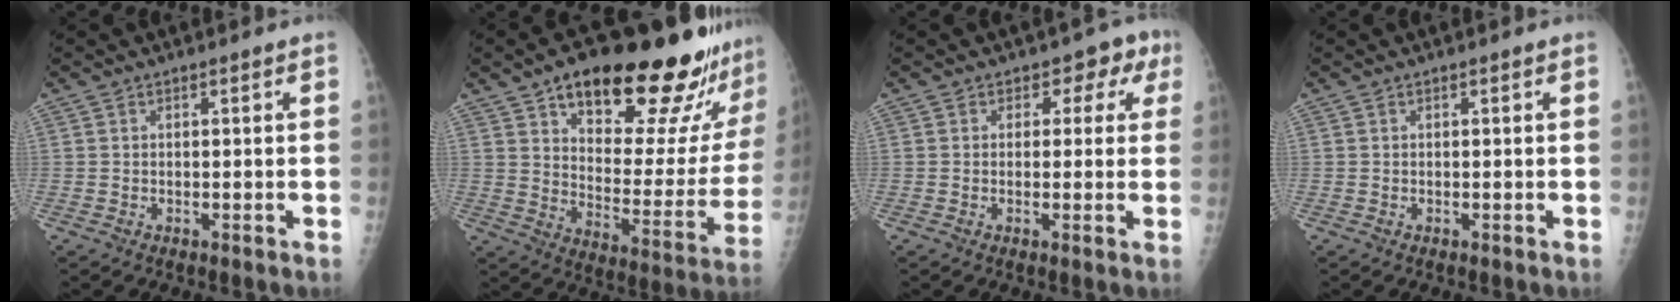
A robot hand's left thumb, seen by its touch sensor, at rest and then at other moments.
{"total": 27.0, "force": [19.2, 8.3, 17.1], "torque": [-0.196, -0.085, 0.269]}
{"total": 4.6, "force": [1.8, 3.5, 2.4], "torque": [0.015, 0.001, 0.010]}
{"total": 0.0}